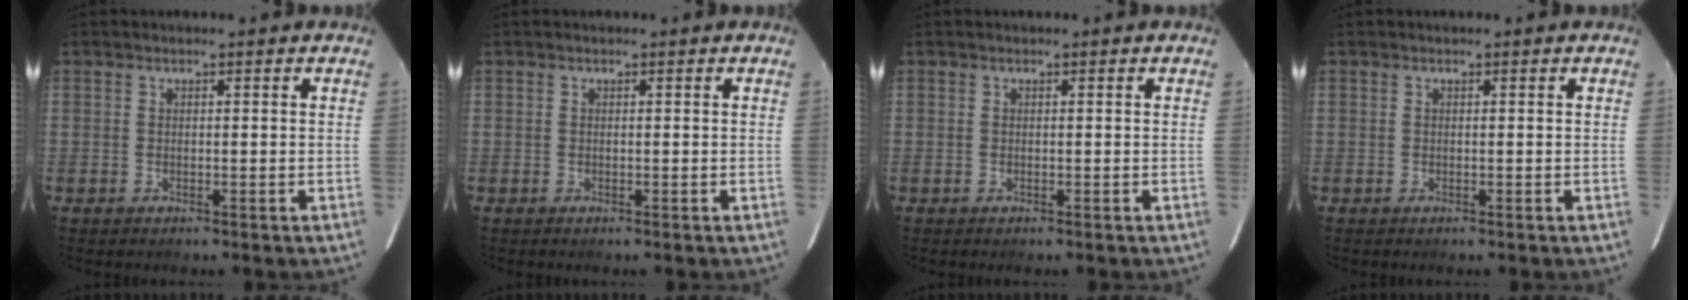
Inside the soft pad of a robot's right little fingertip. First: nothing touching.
{"total": 0.0}
{"total": 0.0}
{"total": 0.0}